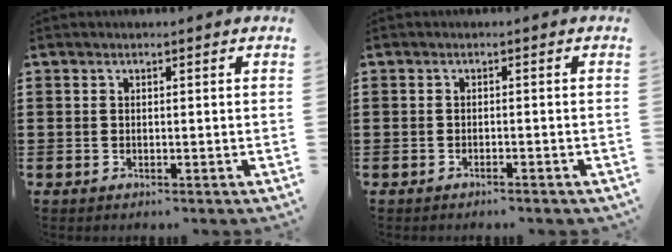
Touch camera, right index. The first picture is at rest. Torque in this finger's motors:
{"motor_torque": [0.27, 0.23, 0.14, 0.01]}